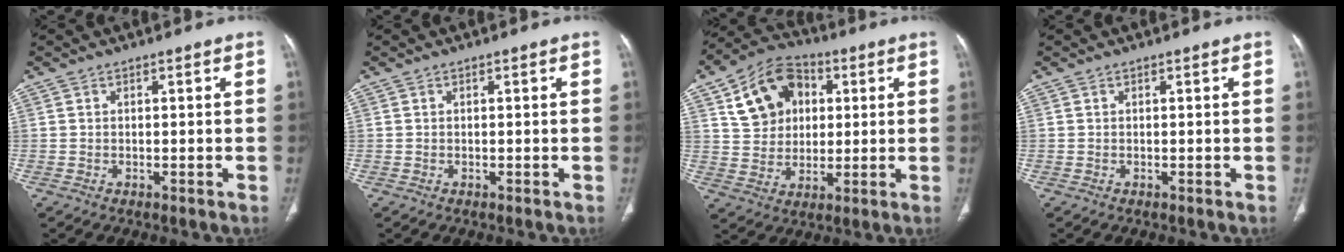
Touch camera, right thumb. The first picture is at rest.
{"total": 0.0}
{"total": 14.4, "force": [4.7, 11.0, 8.0], "torque": [-0.105, 0.005, 0.077]}
{"total": 0.0}